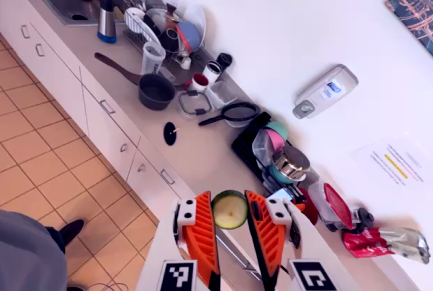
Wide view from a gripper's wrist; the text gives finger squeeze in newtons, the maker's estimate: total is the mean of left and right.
{"total": 9.6, "left": 9.2, "right": 10.0}